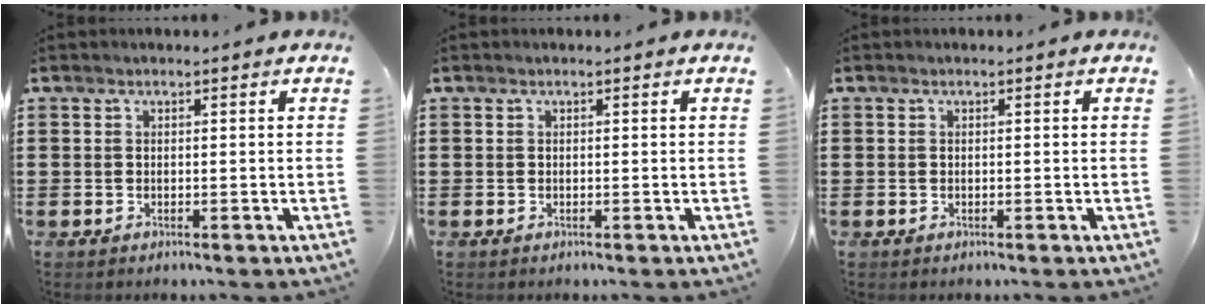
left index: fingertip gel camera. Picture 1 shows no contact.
{"total": 0.0}
{"total": 0.0}